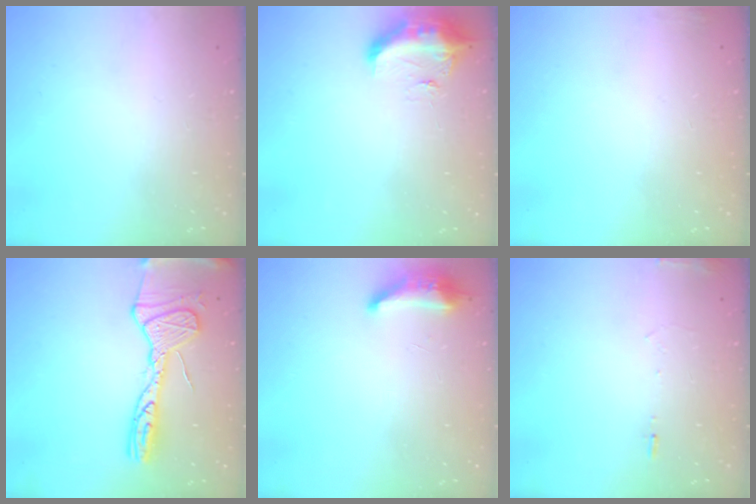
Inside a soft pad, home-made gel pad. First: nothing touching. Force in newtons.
{"total": 9.6, "press": 9.6, "slide": 0.6}
{"total": 3.9, "press": 3.6, "slide": 1.5}
{"total": 16.8, "press": 16.7, "slide": 1.7}
{"total": 8.3, "press": 8.1, "slide": 1.5}
{"total": 6.4, "press": 6.2, "slide": 1.5}